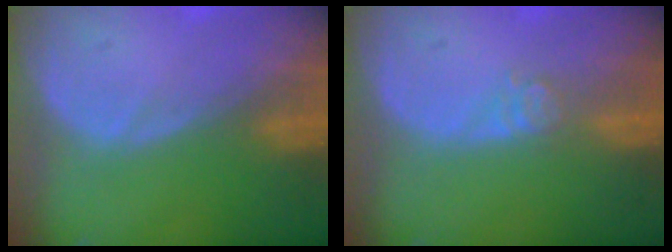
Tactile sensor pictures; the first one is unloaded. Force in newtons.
{"total": 2.7, "press": 2.2, "slide": 1.5}